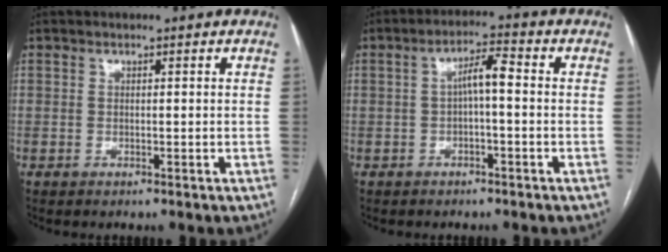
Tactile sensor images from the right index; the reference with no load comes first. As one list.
[{"total": 4.4, "force": [-0.1, 0.8, 4.3], "torque": [-0.073, 0.018, -0.002]}]